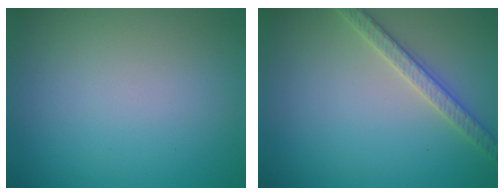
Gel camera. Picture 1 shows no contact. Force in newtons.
{"total": 2.7, "press": 2.7, "slide": 0.1}